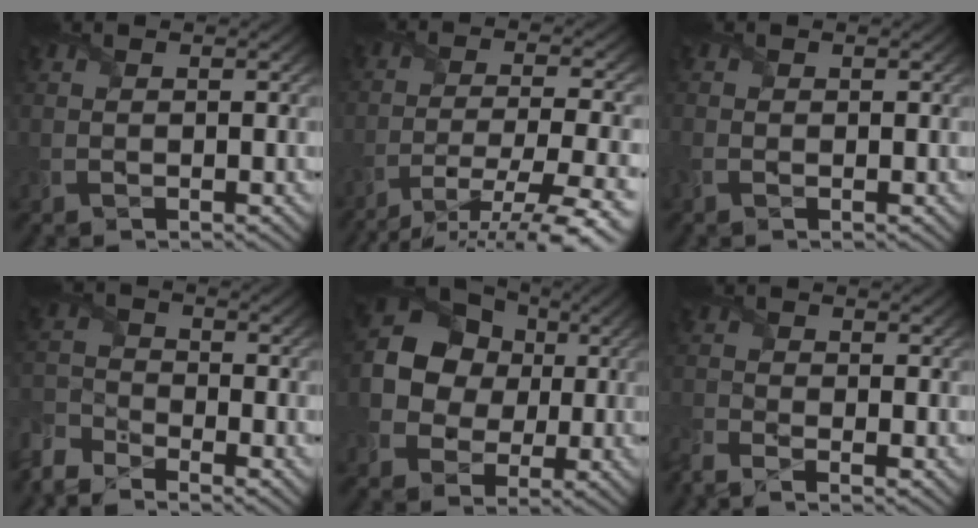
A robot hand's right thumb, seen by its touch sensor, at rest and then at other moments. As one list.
[{"total": 11.9, "force": [-9.1, 1.9, 7.5], "torque": [-0.133, -0.011, -0.137]}, {"total": 1.6, "force": [-0.5, 1.2, 1.0], "torque": [-0.029, -0.003, -0.012]}, {"total": 6.0, "force": [-5.3, 2.1, 1.9], "torque": [-0.054, -0.015, -0.124]}, {"total": 12.2, "force": [0.8, 10.5, 6.1], "torque": [-0.150, 0.010, 0.001]}, {"total": 3.3, "force": [-2.8, 0.6, 1.7], "torque": [-0.048, -0.012, -0.069]}]